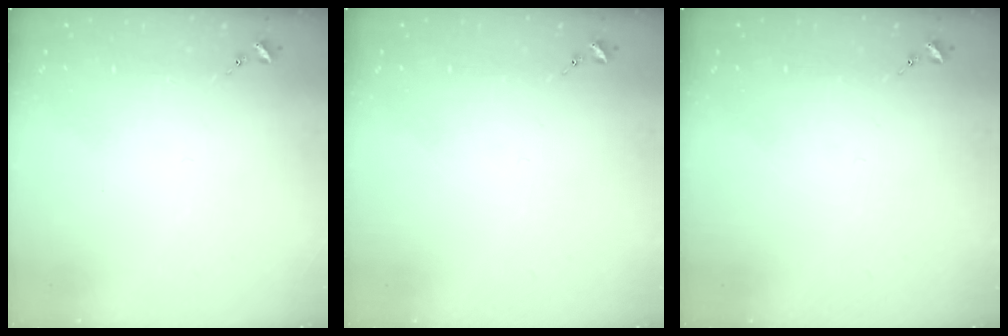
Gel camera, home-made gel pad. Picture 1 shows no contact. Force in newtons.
{"total": 0.0}
{"total": 0.0}